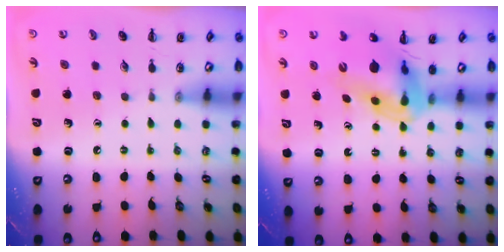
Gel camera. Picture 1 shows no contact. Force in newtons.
{"total": 11.9, "press": 11.3, "slide": 3.7}